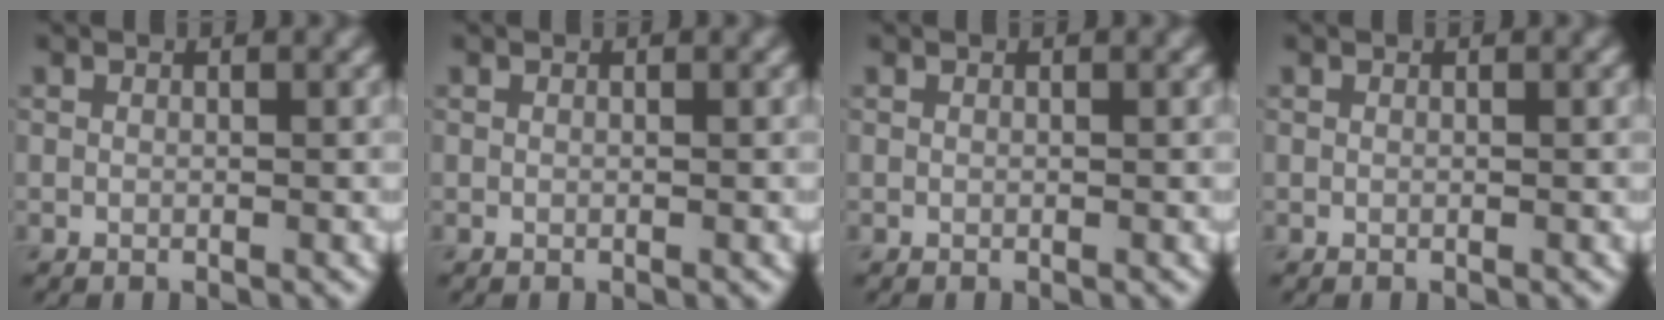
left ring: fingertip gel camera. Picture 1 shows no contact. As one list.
[{"total": 0.0}, {"total": 0.0}, {"total": 0.0}]